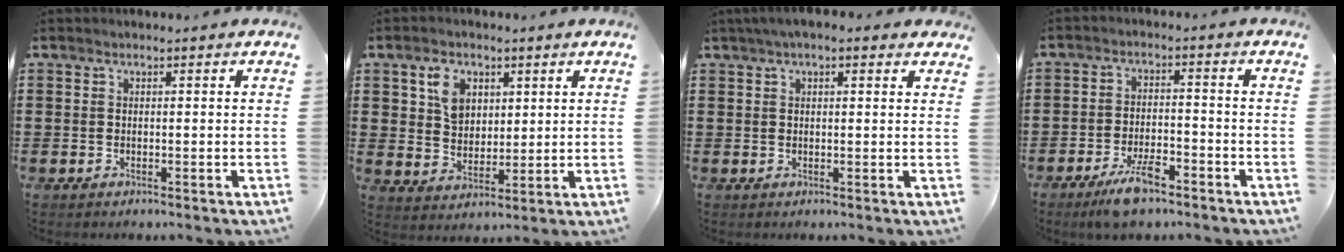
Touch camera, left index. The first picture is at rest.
{"total": 5.6, "force": [2.5, 4.1, 2.9], "torque": [-0.057, 0.008, 0.041]}
{"total": 2.6, "force": [1.6, 0.9, 1.8], "torque": [-0.040, 0.008, 0.027]}
{"total": 5.5, "force": [-4.0, 1.5, 3.4], "torque": [-0.067, 0.006, -0.074]}